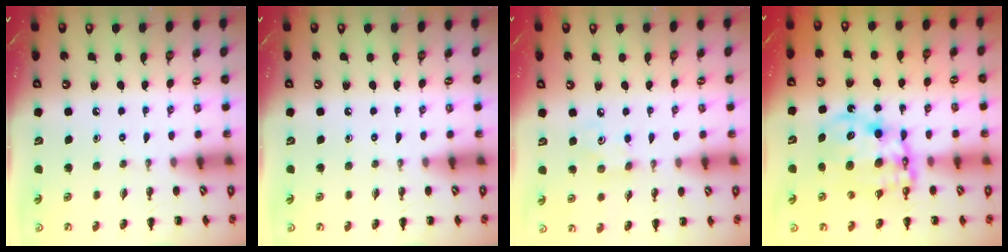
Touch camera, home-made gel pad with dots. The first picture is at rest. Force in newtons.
{"total": 0.0}
{"total": 3.2, "press": 3.1, "slide": 0.9}
{"total": 12.6, "press": 12.2, "slide": 3.1}